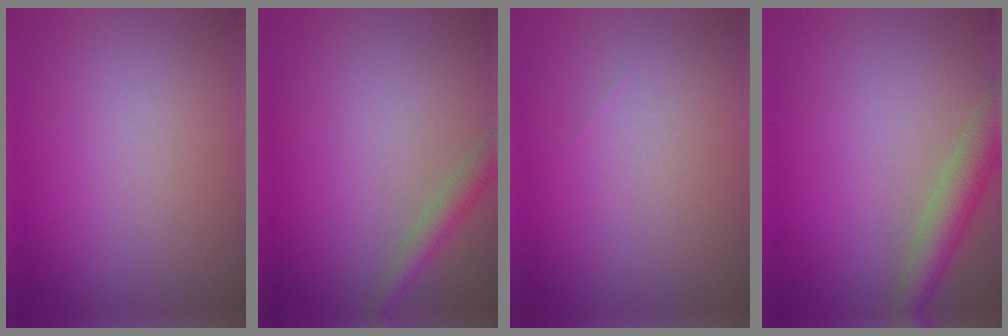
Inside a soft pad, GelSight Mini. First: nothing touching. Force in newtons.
{"total": 2.4, "press": 2.4, "slide": 0.1}
{"total": 0.0}
{"total": 4.5, "press": 4.5, "slide": 0.2}